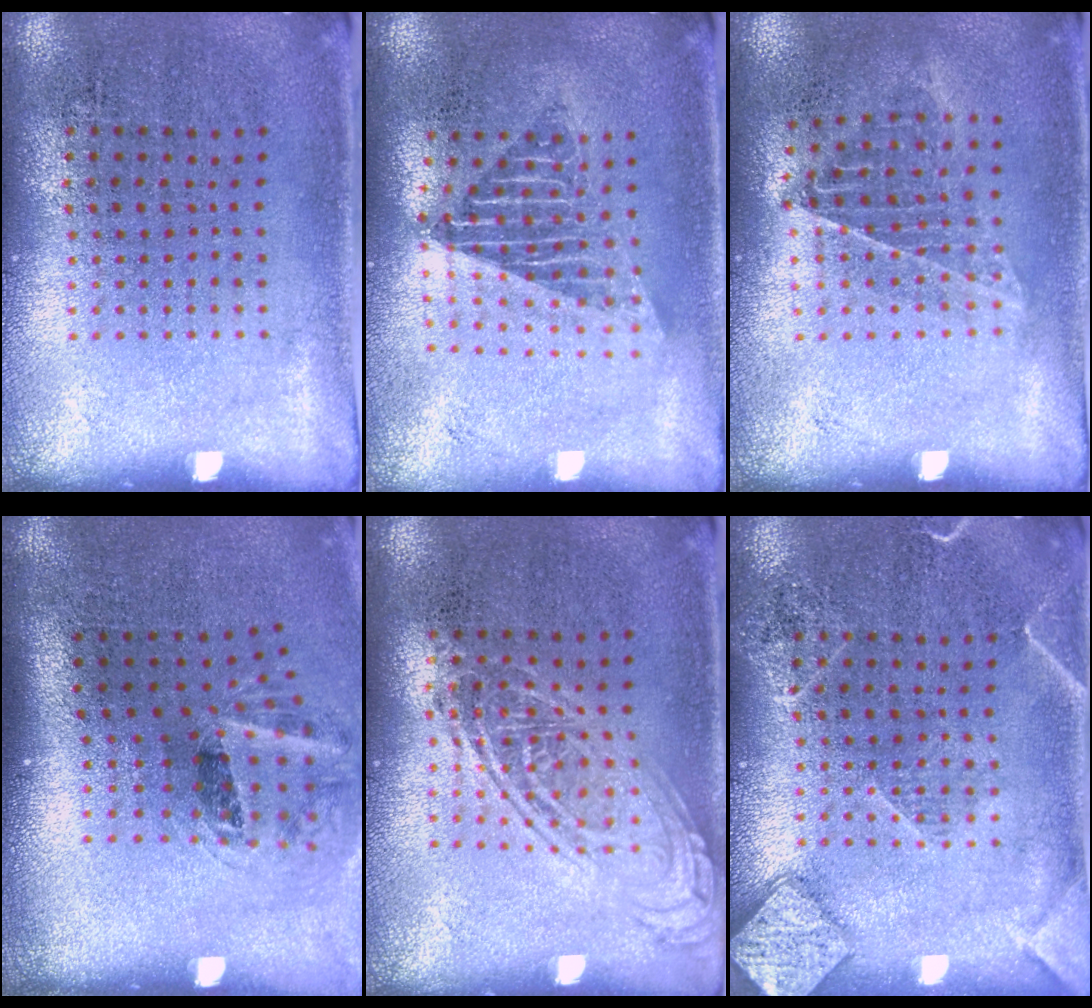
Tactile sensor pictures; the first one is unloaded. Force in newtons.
{"total": 1.7, "press": 1.4, "slide": 1.0}
{"total": 1.0, "press": 0.9, "slide": 0.3}
{"total": 1.6, "press": 1.1, "slide": 1.1}
{"total": 2.6, "press": 2.6, "slide": 0.3}
{"total": 2.8, "press": 2.8, "slide": 0.3}